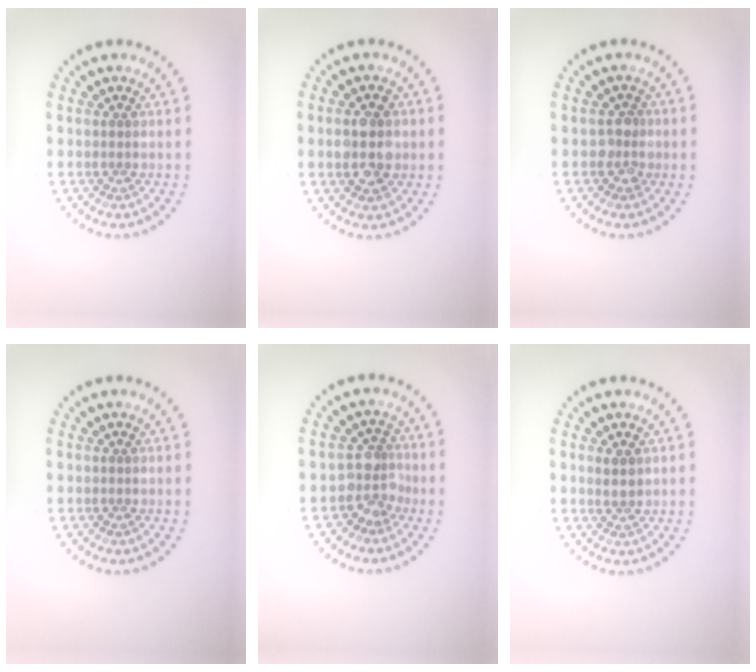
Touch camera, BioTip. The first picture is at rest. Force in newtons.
{"total": 4.0, "press": 4.0, "slide": 0.1}
{"total": 1.7, "press": 1.6, "slide": 0.5}
{"total": 0.0}
{"total": 2.5, "press": 1.9, "slide": 1.5}
{"total": 1.5, "press": 1.4, "slide": 0.5}